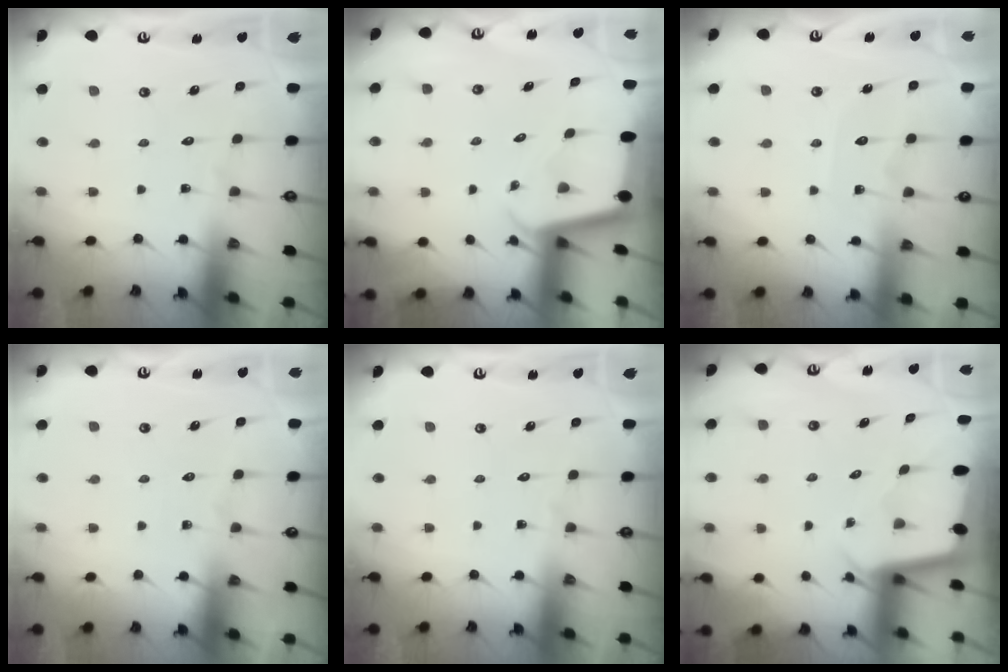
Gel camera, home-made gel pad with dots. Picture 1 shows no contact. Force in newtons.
{"total": 1.7, "press": 1.7, "slide": 0.1}
{"total": 5.2, "press": 5.2, "slide": 0.6}
{"total": 3.2, "press": 3.1, "slide": 0.4}
{"total": 0.0}
{"total": 2.0, "press": 2.0, "slide": 0.1}